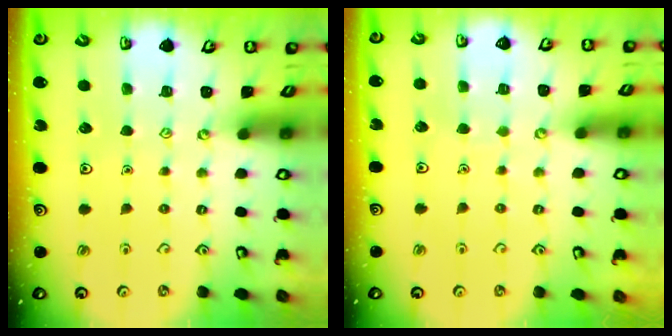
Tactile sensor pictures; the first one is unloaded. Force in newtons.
{"total": 1.5, "press": 1.5, "slide": 0.2}